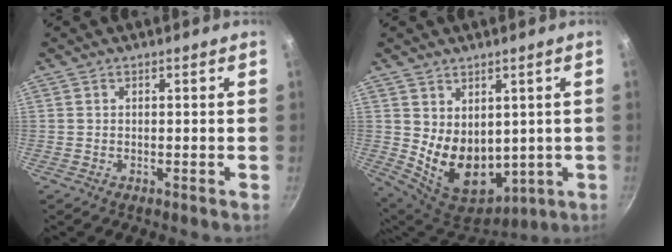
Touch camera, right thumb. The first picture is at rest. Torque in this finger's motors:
{"motor_torque": [-0.74, 1.46, 0.05, 0.15, 0.13]}